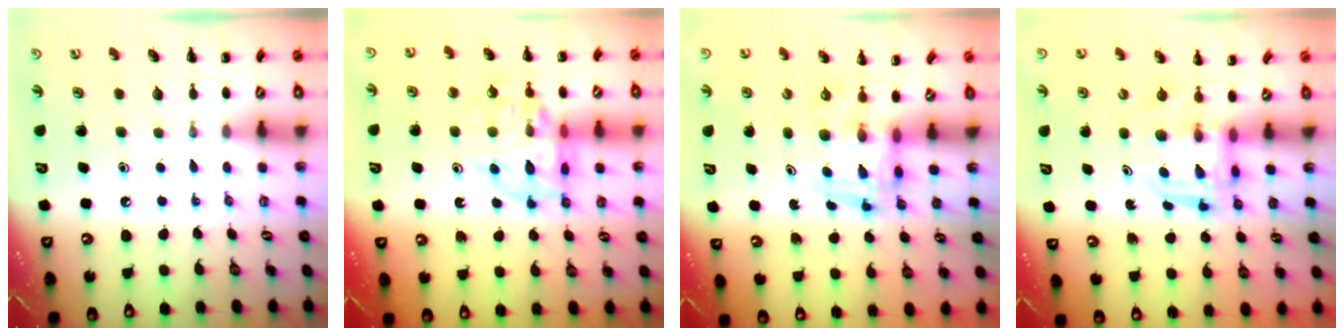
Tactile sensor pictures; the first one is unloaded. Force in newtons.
{"total": 14.2, "press": 14.0, "slide": 2.6}
{"total": 3.6, "press": 3.5, "slide": 0.6}
{"total": 3.2, "press": 3.1, "slide": 0.3}